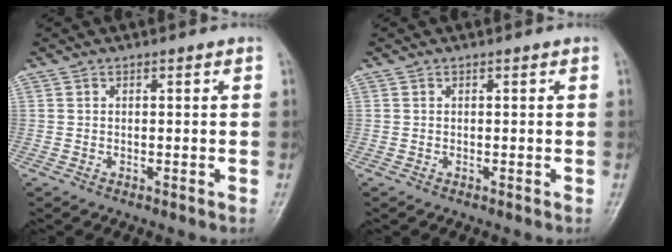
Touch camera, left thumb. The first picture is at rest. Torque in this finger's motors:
{"motor_torque": [0.01, 0.00, -0.05, -0.03, 0.00]}